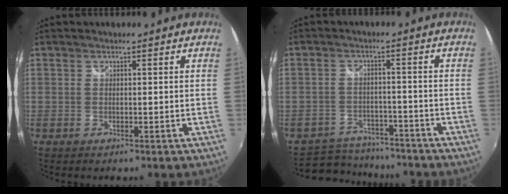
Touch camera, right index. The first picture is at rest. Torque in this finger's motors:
{"motor_torque": [-0.67, -0.50, -0.44, -0.14]}